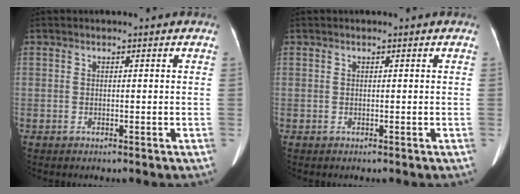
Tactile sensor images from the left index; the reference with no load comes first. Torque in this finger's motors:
{"motor_torque": [0.03, -0.01, 0.00, 0.00]}